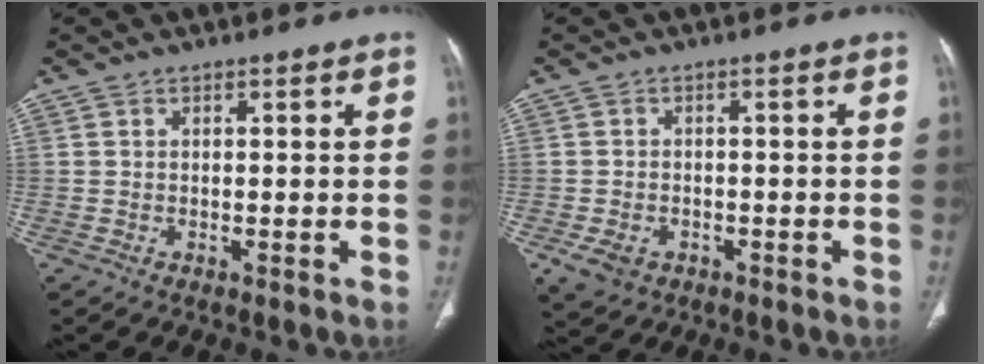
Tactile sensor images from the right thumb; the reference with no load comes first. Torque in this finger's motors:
{"motor_torque": [0.79, 0.59, 0.00, -0.34, 0.02]}